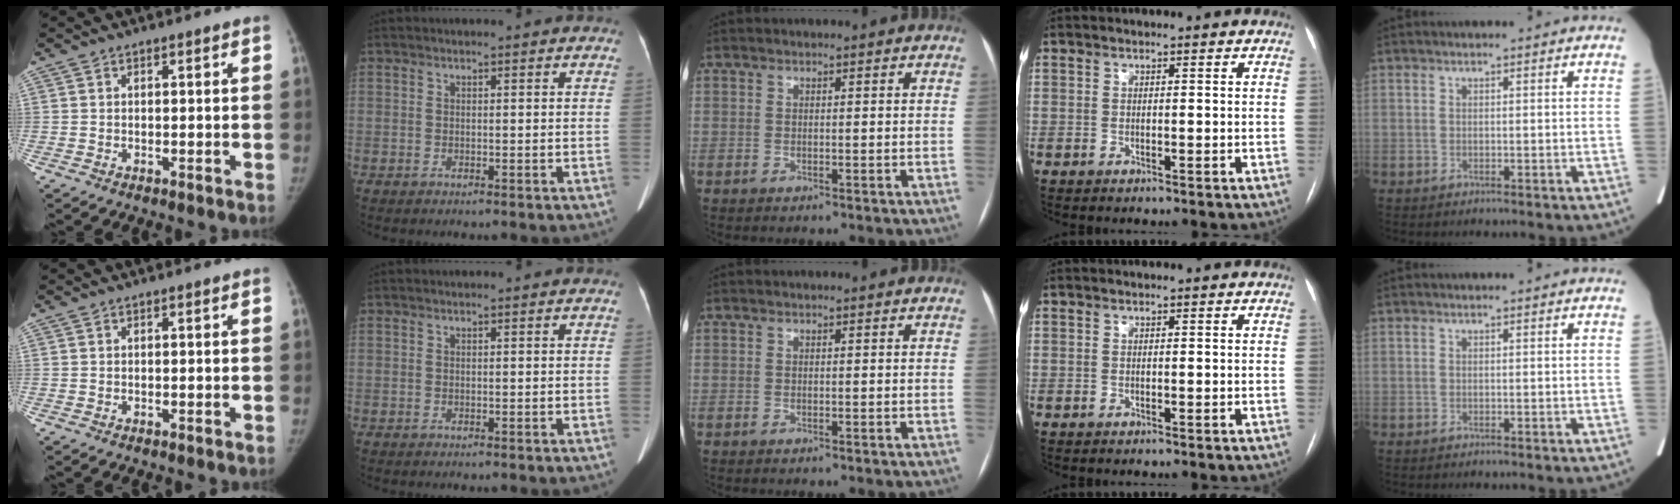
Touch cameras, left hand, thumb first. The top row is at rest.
{}